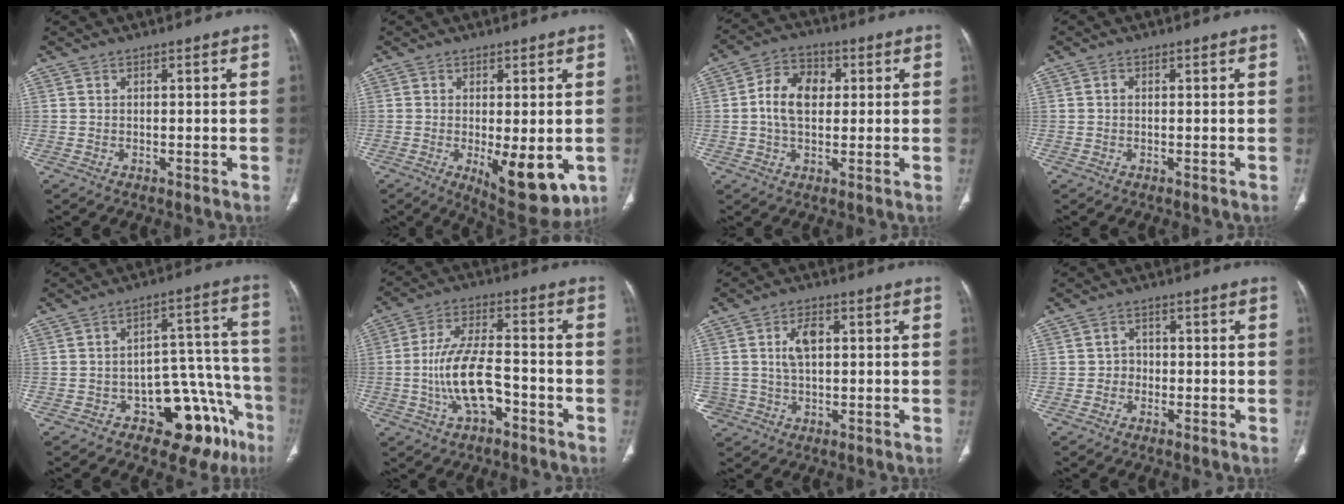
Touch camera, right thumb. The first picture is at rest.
{"total": 11.7, "force": [-3.0, 4.7, 10.3], "torque": [-0.128, -0.022, -0.029]}
{"total": 9.0, "force": [0.9, 6.3, 6.3], "torque": [-0.099, 0.016, 0.009]}
{"total": 0.7, "force": [0.0, 0.5, 0.4], "torque": [-0.006, 0.002, -0.002]}
{"total": 16.3, "force": [-9.2, 8.7, 10.3], "torque": [-0.066, 0.099, -0.122]}
{"total": 11.4, "force": [-3.6, 5.3, 9.5], "torque": [-0.185, 0.035, -0.065]}
{"total": 6.3, "force": [1.2, 4.5, 4.2], "torque": [-0.065, 0.004, 0.027]}
{"total": 2.5, "force": [-0.7, 2.4, 0.6], "torque": [0.009, 0.012, -0.017]}